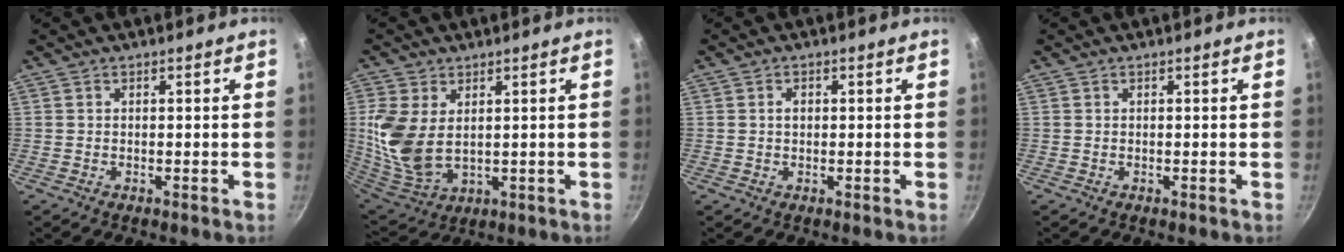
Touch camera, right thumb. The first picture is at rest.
{"total": 12.5, "force": [2.3, 7.9, 9.4], "torque": [-0.196, -0.024, 0.059]}
{"total": 1.4, "force": [0.1, 1.0, 0.9], "torque": [-0.012, 0.003, 0.001]}
{"total": 0.0}